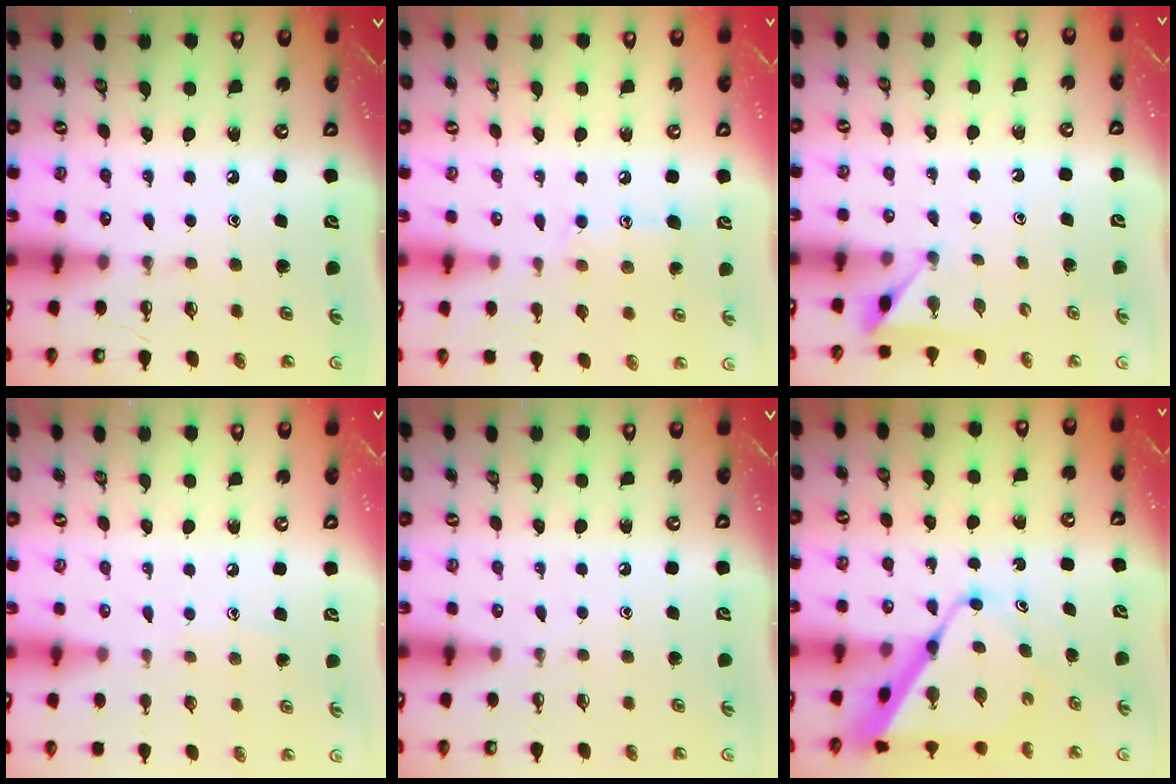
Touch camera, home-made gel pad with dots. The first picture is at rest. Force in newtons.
{"total": 9.3, "press": 9.3, "slide": 0.7}
{"total": 4.1, "press": 4.0, "slide": 0.5}
{"total": 3.9, "press": 3.8, "slide": 0.4}
{"total": 0.0}
{"total": 11.6, "press": 11.5, "slide": 1.0}